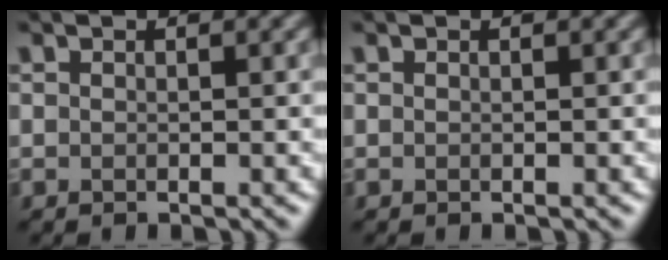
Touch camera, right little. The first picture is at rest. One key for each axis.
{"total": 0.0}